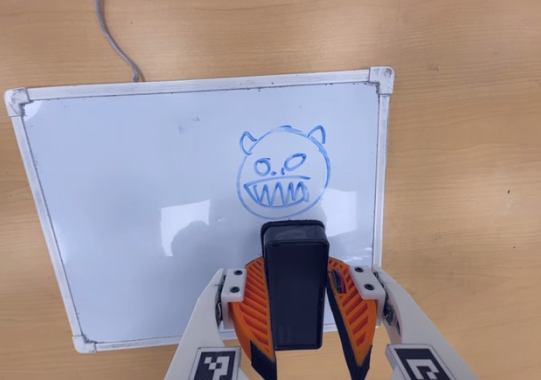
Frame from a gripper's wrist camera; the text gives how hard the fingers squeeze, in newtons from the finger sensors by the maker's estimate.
{"total": 8.1, "left": 7.4, "right": 8.8}